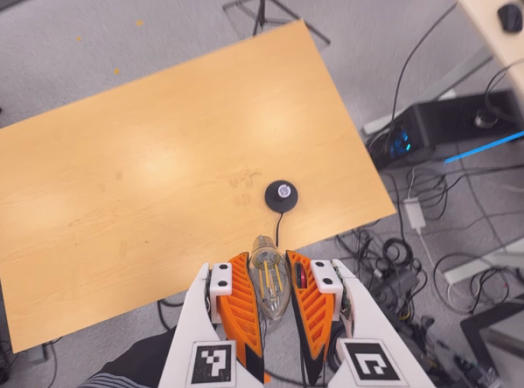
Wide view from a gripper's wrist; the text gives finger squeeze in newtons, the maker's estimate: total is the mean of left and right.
{"total": 21.7, "left": 25.0, "right": 18.4}